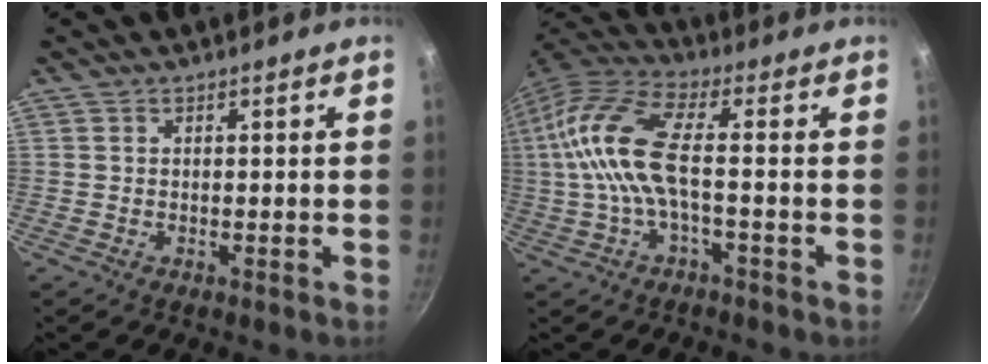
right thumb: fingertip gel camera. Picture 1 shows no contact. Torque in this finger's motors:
{"motor_torque": [-0.47, 1.24, 1.54, -0.07, 0.29]}